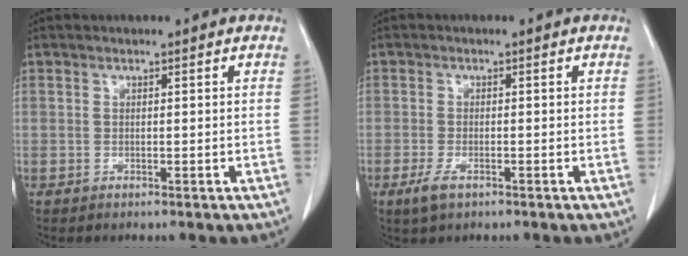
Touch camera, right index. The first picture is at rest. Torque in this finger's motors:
{"motor_torque": [0.33, -0.24, 0.06, 0.01]}